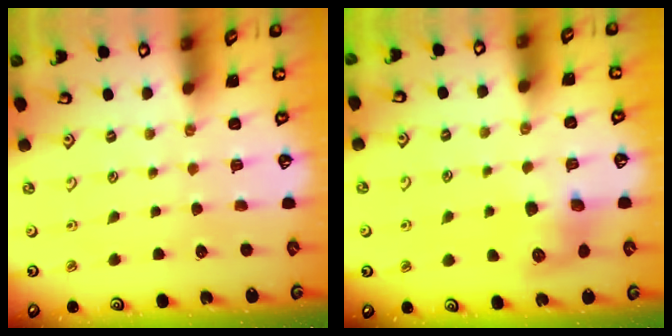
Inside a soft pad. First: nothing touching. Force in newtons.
{"total": 8.0, "press": 8.0, "slide": 0.0}